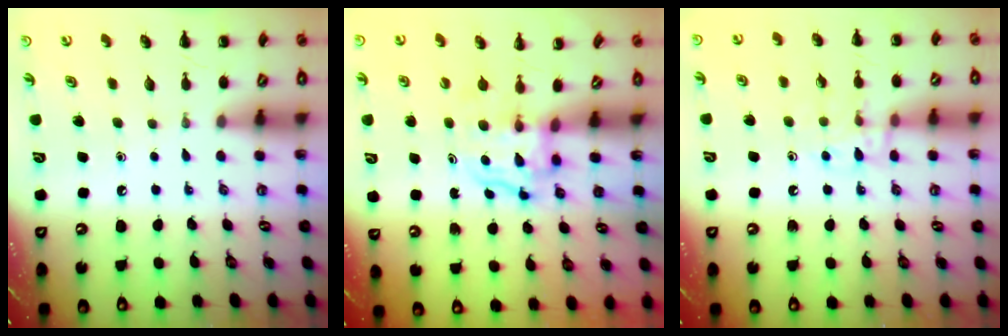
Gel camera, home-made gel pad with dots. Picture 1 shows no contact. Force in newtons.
{"total": 3.4, "press": 3.4, "slide": 0.3}
{"total": 10.3, "press": 10.3, "slide": 0.8}